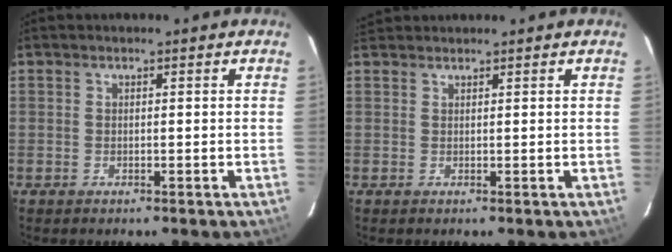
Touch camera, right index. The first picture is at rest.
{"total": 2.1, "force": [2.0, 0.8, 0.2], "torque": [-0.003, 0.015, 0.036]}